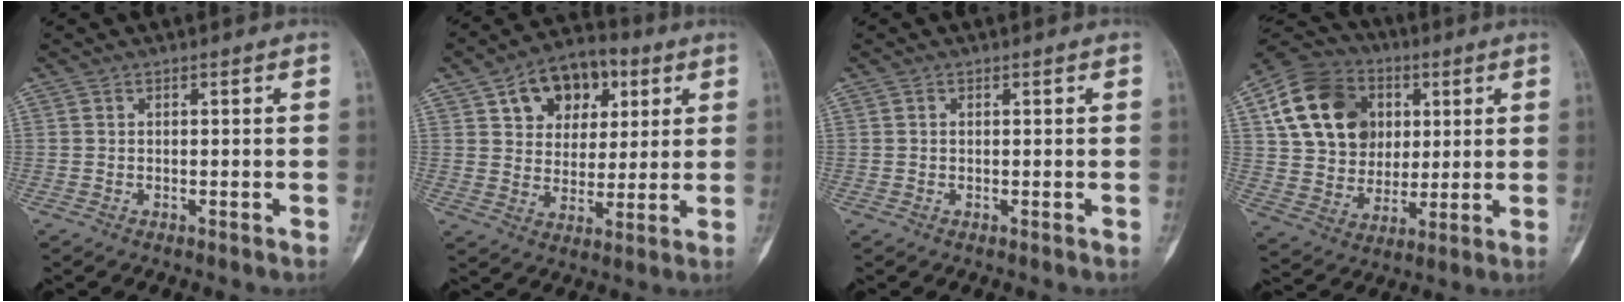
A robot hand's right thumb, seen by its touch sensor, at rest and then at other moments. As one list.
[{"total": 13.6, "force": [5.7, 9.7, 7.8], "torque": [-0.071, -0.005, 0.089]}, {"total": 0.0}, {"total": 18.7, "force": [5.3, 15.0, 9.9], "torque": [-0.154, 0.003, 0.094]}]